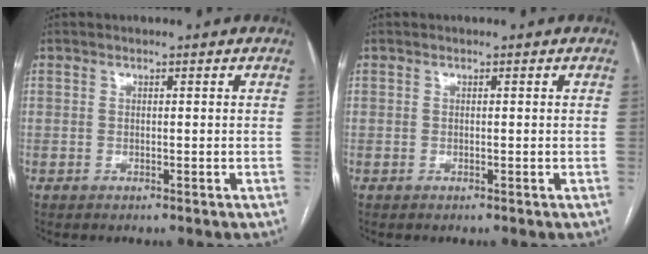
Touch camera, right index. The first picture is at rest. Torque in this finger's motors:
{"motor_torque": [0.00, 0.00, 0.00, 0.00]}